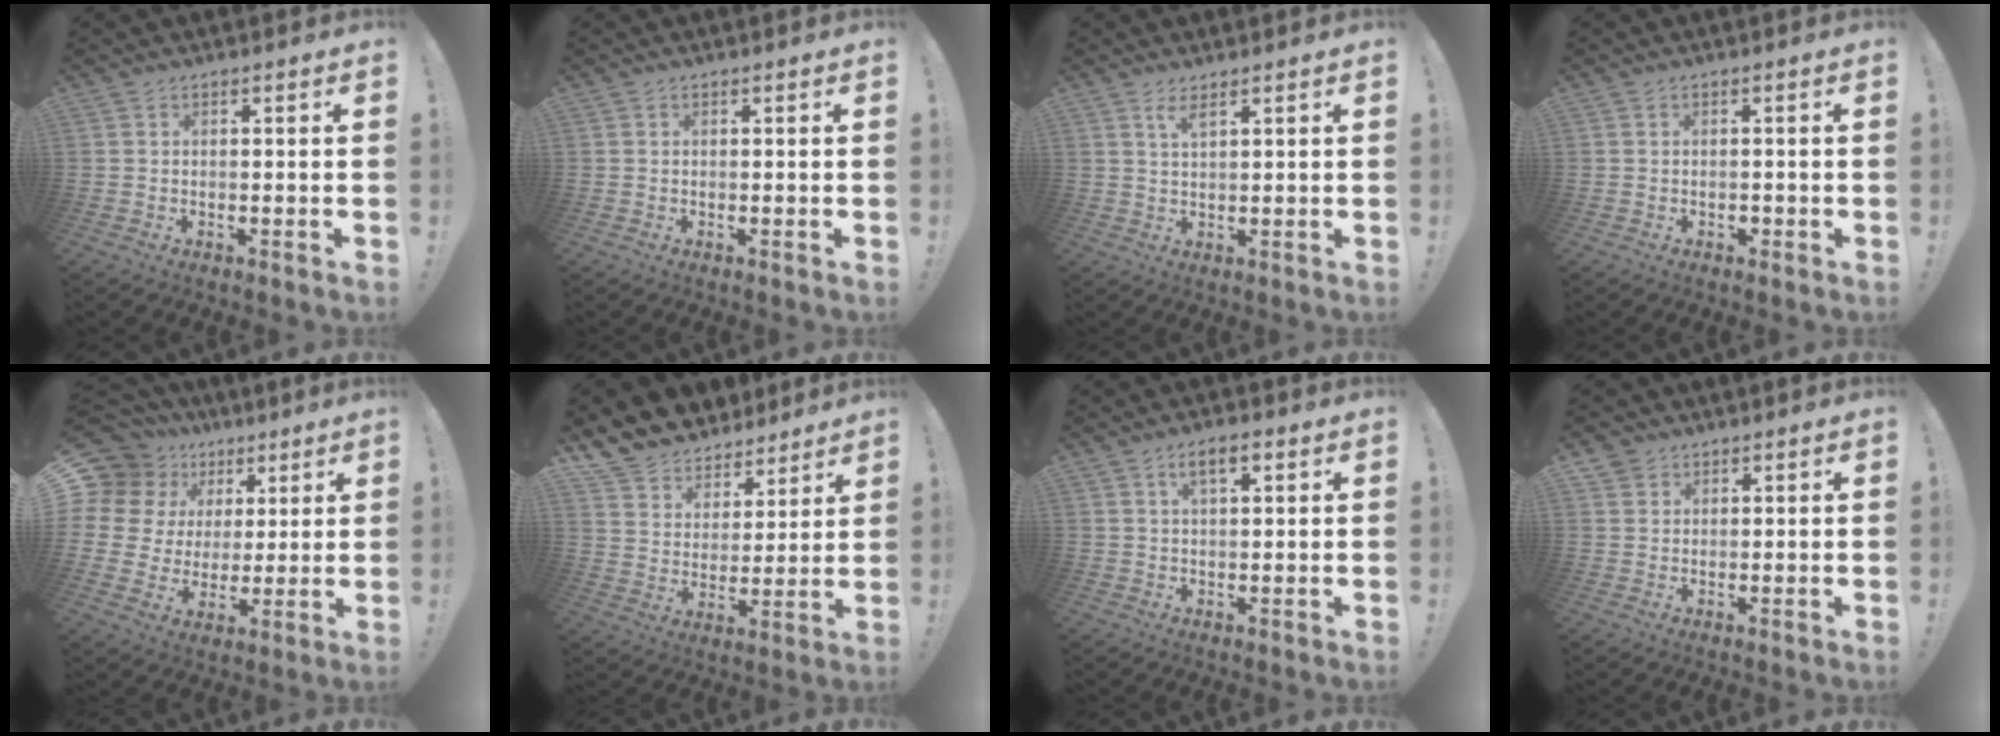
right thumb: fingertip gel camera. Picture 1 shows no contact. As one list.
[{"total": 0.0}, {"total": 2.8, "force": [1.8, 0.5, 2.1], "torque": [-0.046, -0.003, 0.031]}, {"total": 0.9, "force": [-0.6, 0.6, 0.2], "torque": [-0.006, 0.001, -0.009]}, {"total": 12.2, "force": [5.2, 10.4, 3.9], "torque": [-0.078, -0.034, 0.115]}, {"total": 8.9, "force": [6.8, 5.7, 0.7], "torque": [-0.015, -0.067, 0.132]}, {"total": 4.7, "force": [2.0, 1.8, 3.8], "torque": [-0.056, -0.003, 0.031]}, {"total": 2.7, "force": [1.8, 2.0, 0.2], "torque": [0.002, -0.009, 0.031]}]